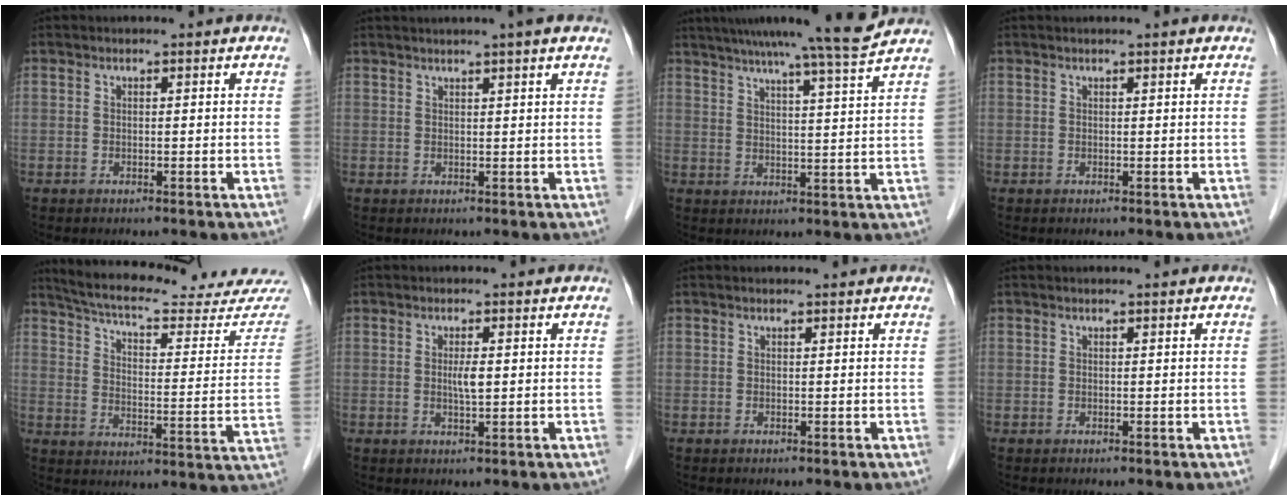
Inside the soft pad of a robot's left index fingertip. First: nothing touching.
{"total": 3.9, "force": [3.1, -0.6, 2.4], "torque": [-0.034, 0.018, 0.043]}
{"total": 12.5, "force": [11.0, -1.9, 5.8], "torque": [-0.095, -0.016, 0.147]}
{"total": 0.8, "force": [0.7, -0.1, 0.4], "torque": [-0.013, 0.008, 0.017]}
{"total": 25.2, "force": [23.4, 3.0, 9.0], "torque": [-0.138, -0.063, 0.297]}
{"total": 2.0, "force": [0.3, 0.2, 2.0], "torque": [-0.038, -0.001, 0.004]}
{"total": 1.3, "force": [1.2, 0.2, 0.3], "torque": [-0.009, 0.013, 0.017]}
{"total": 0.6, "force": [0.6, -0.1, 0.2], "torque": [-0.006, 0.003, 0.011]}